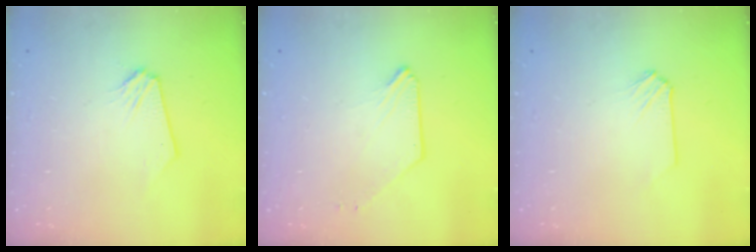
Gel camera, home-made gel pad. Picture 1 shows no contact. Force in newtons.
{"total": 0.0}
{"total": 0.0}